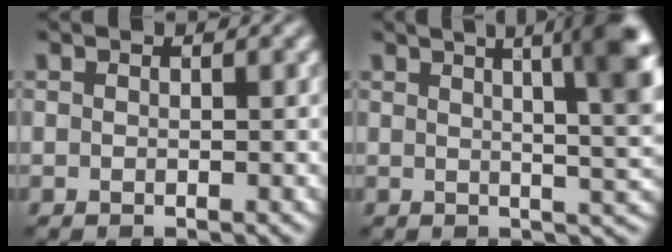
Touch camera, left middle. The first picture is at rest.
{"total": 9.2, "force": [3.6, 2.6, 8.0], "torque": [-0.060, 0.027, 0.034]}